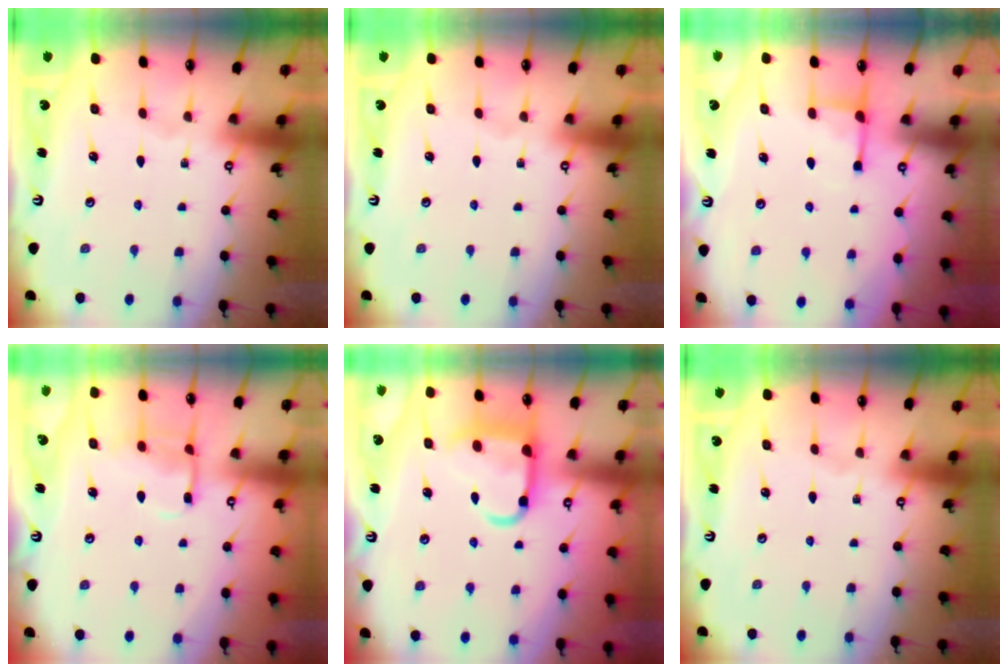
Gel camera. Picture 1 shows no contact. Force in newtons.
{"total": 0.0}
{"total": 3.7, "press": 3.6, "slide": 0.7}
{"total": 10.8, "press": 10.7, "slide": 1.1}
{"total": 11.5, "press": 11.4, "slide": 1.6}
{"total": 0.0}